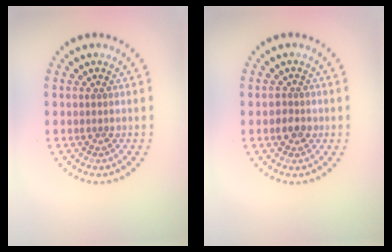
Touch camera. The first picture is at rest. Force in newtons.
{"total": 1.8, "press": 1.7, "slide": 0.6}